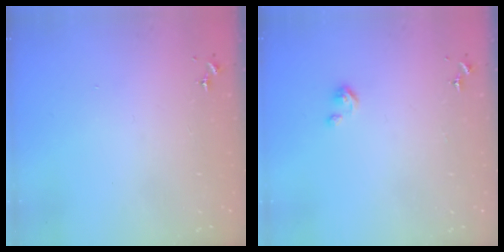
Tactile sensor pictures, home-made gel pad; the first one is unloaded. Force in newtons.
{"total": 4.3, "press": 4.3, "slide": 0.4}